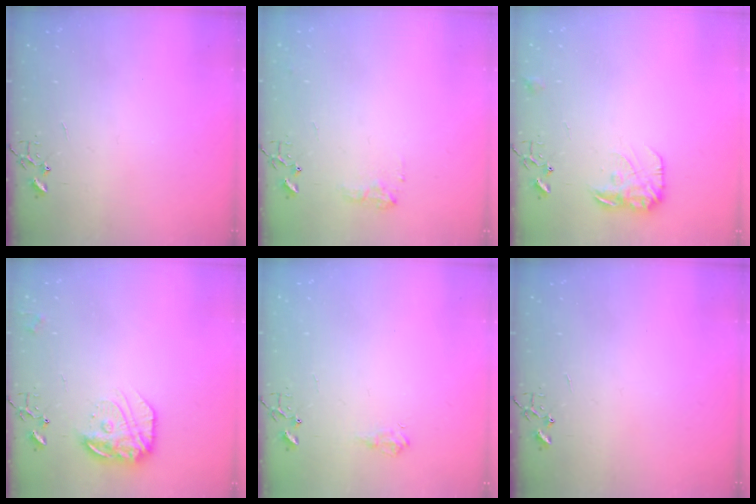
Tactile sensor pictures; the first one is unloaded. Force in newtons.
{"total": 7.8, "press": 7.8, "slide": 0.1}
{"total": 11.7, "press": 11.7, "slide": 0.4}
{"total": 16.4, "press": 16.3, "slide": 1.3}
{"total": 6.8, "press": 6.8, "slide": 0.8}
{"total": 0.0}